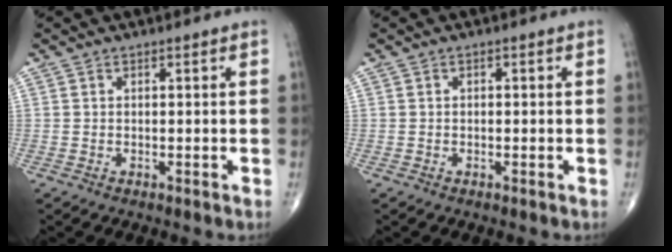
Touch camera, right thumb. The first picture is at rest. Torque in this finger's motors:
{"motor_torque": [-0.06, -0.07, -0.09, -0.09, 0.01]}